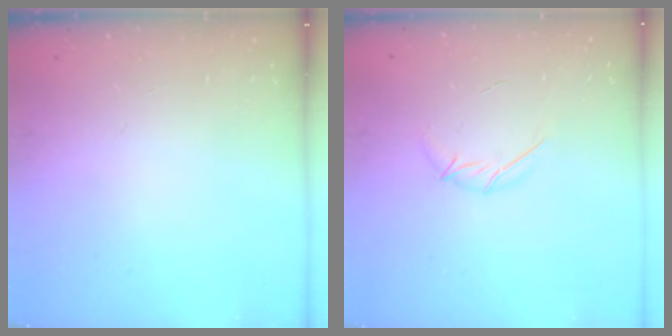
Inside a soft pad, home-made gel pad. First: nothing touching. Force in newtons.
{"total": 5.7, "press": 5.7, "slide": 0.9}